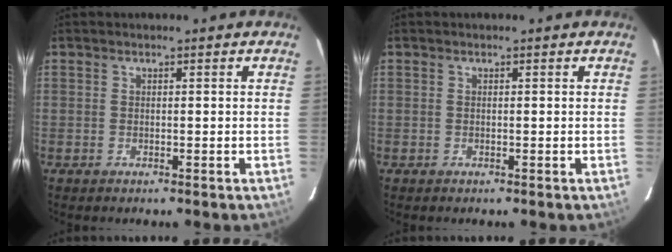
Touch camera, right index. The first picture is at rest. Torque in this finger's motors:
{"motor_torque": [0.02, 0.01, -0.04, 0.00]}